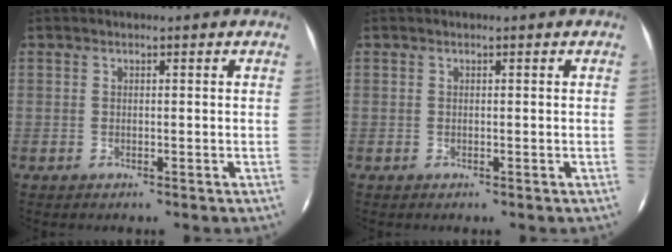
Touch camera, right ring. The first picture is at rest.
{"total": 0.0}